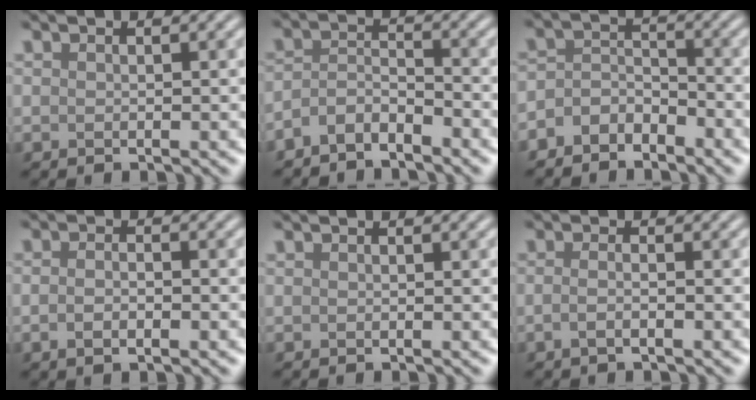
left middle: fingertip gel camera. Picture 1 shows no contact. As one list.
[{"total": 2.8, "force": [-2.4, 0.8, 1.1], "torque": [-0.027, 0.005, -0.053]}, {"total": 2.9, "force": [-2.4, 1.4, 0.9], "torque": [-0.019, 0.006, -0.052]}, {"total": 2.1, "force": [-0.6, 1.0, 1.7], "torque": [-0.024, -0.001, -0.013]}, {"total": 0.0}, {"total": 1.6, "force": [-0.5, 0.7, 1.4], "torque": [-0.018, -0.002, -0.015]}]